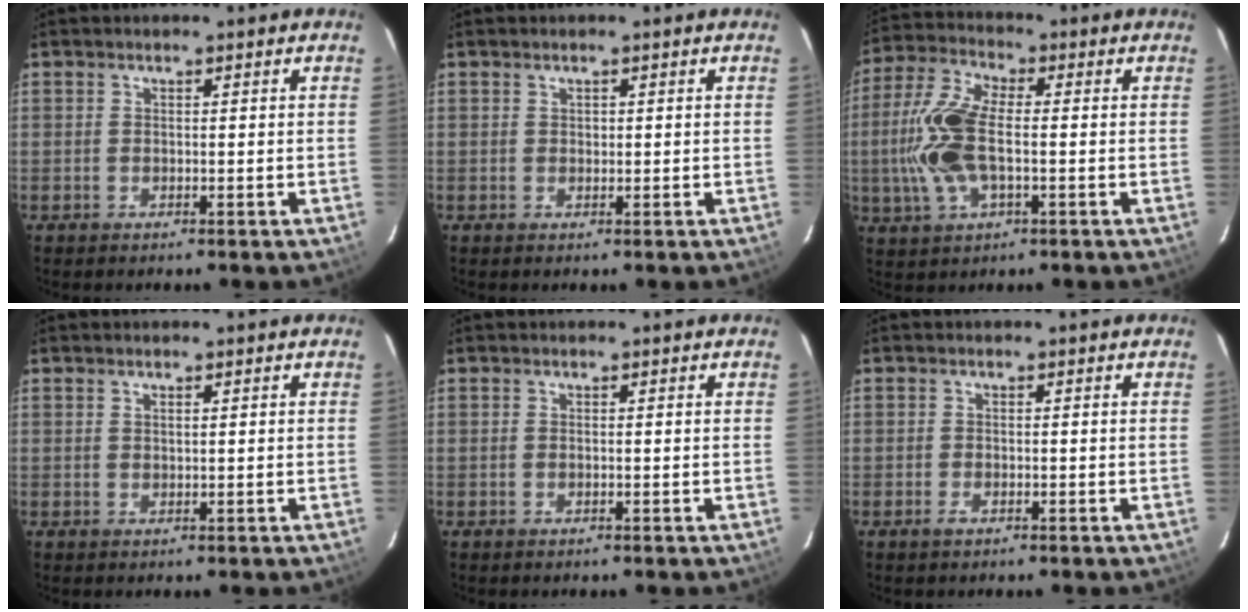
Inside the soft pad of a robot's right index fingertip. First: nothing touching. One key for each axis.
{"total": 0.6, "fx": 0.2, "fy": 0.5, "fz": 0.1, "tx": 0.000, "ty": 0.003, "tz": 0.005}
{"total": 12.9, "fx": -1.3, "fy": 5.8, "fz": 11.4, "tx": -0.257, "ty": 0.009, "tz": -0.030}
{"total": 0.6, "fx": 0.4, "fy": 0.2, "fz": 0.5, "tx": -0.009, "ty": 0.002, "tz": 0.008}
{"total": 0.0}
{"total": 1.1, "fx": -0.7, "fy": 0.4, "fz": 0.7, "tx": -0.014, "ty": 0.000, "tz": -0.013}